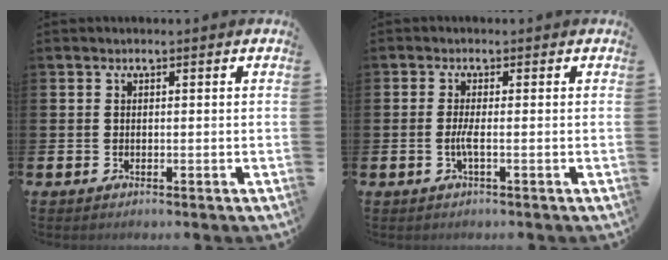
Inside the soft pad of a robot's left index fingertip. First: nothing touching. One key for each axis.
{"total": 1.7, "fx": -0.4, "fy": -0.1, "fz": 1.7, "tx": -0.038, "ty": 0.000, "tz": -0.008}